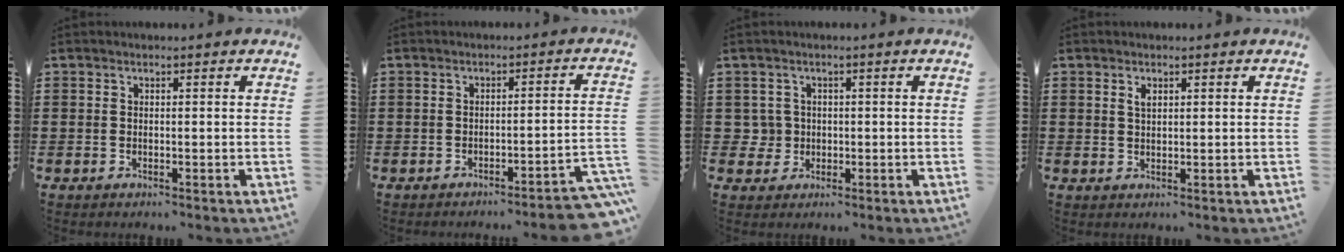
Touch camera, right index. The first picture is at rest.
{"total": 3.5, "force": [-3.0, -0.5, 1.7], "torque": [-0.029, -0.014, -0.061]}
{"total": 2.9, "force": [-0.2, 2.8, 0.5], "torque": [-0.030, 0.005, -0.009]}
{"total": 1.4, "force": [0.7, 0.7, 0.9], "torque": [-0.020, 0.005, 0.012]}